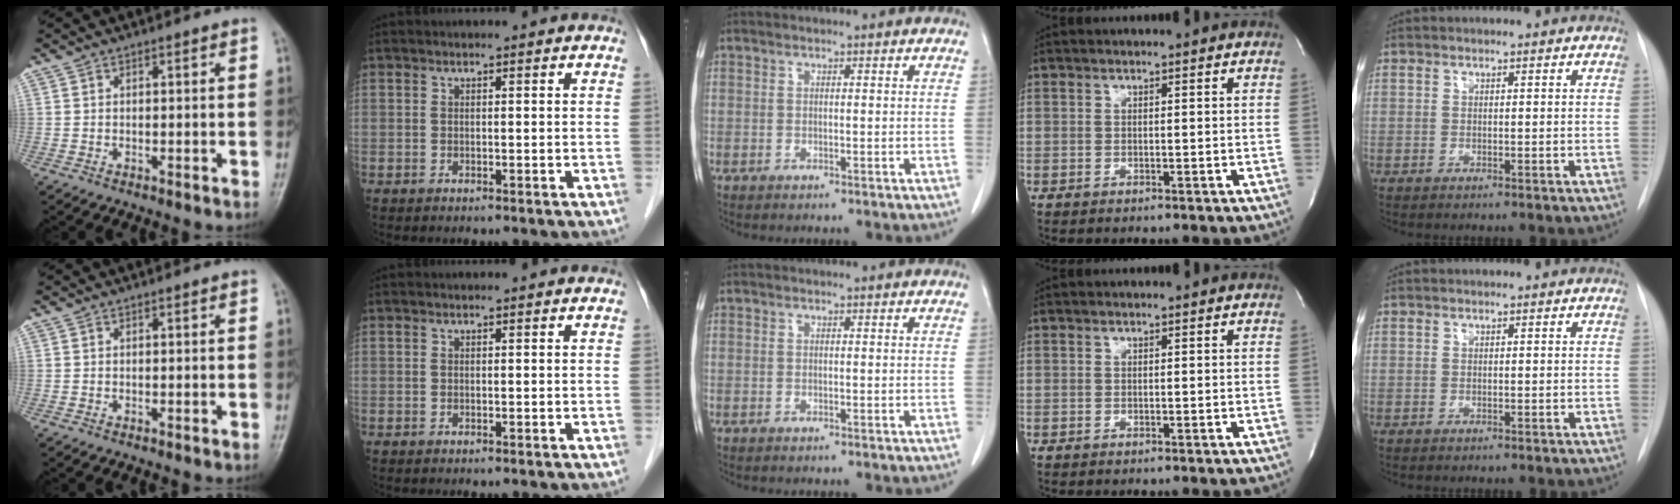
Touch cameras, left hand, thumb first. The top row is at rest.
{}